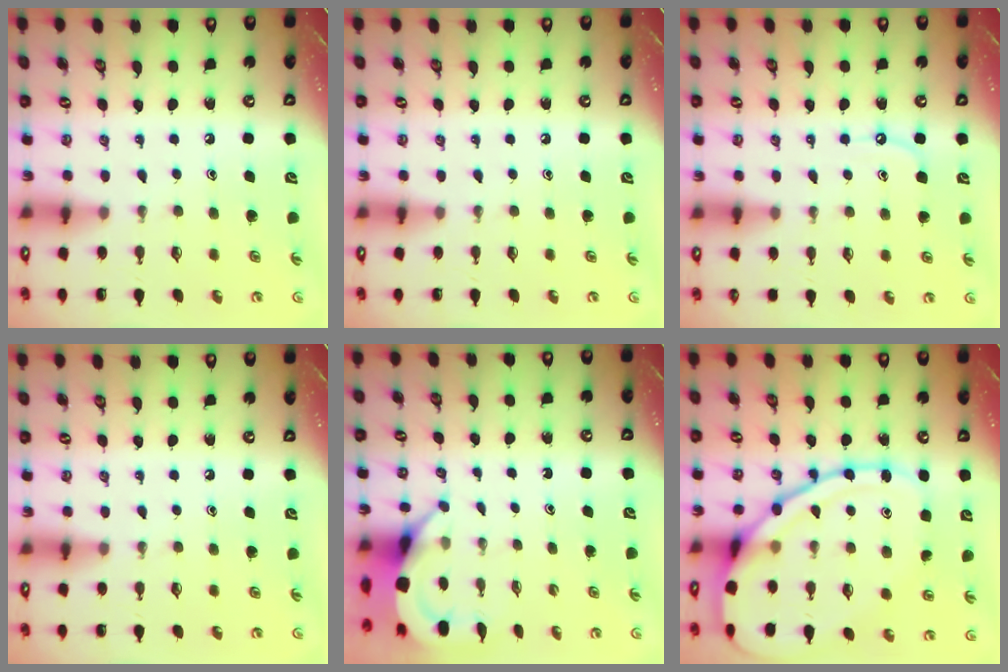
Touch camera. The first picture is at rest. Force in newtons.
{"total": 0.0}
{"total": 5.4, "press": 5.4, "slide": 0.6}
{"total": 0.0}
{"total": 3.8, "press": 3.8, "slide": 0.1}
{"total": 17.7, "press": 17.6, "slide": 1.2}